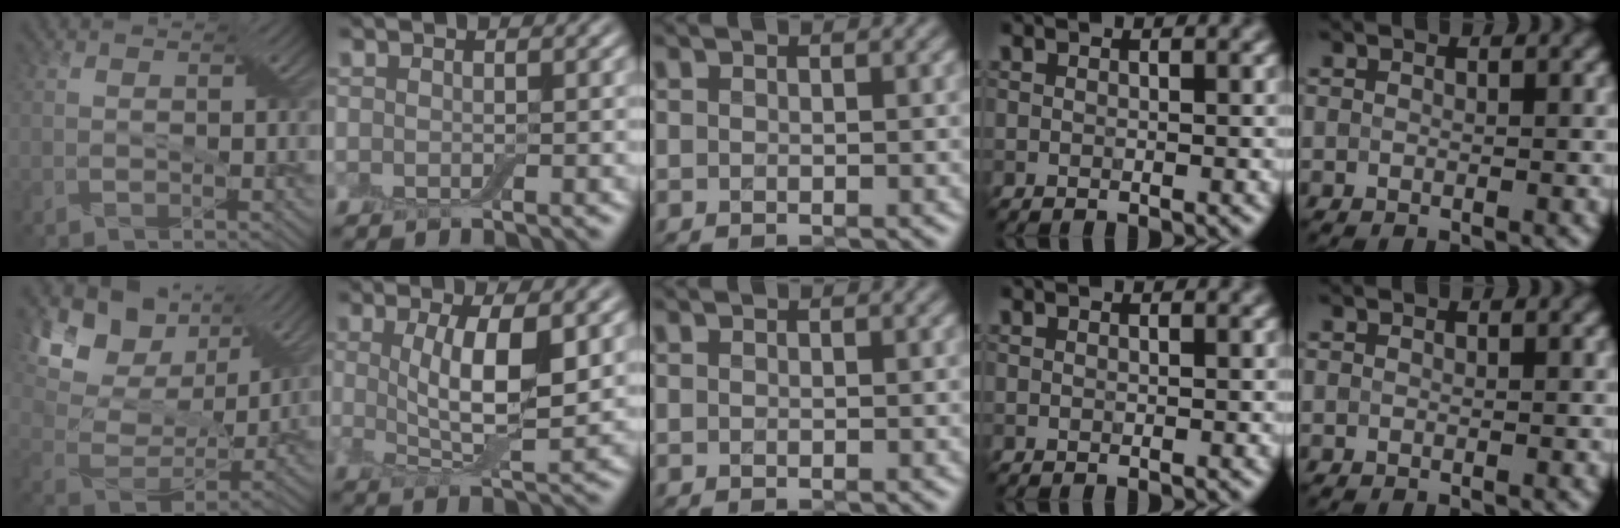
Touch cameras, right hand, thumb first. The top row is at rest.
{"thumb": {"total": 14.9, "force": [7.7, 9.4, 8.5], "torque": [-0.194, 0.022, 0.126]}, "index": {"total": 6.9, "force": [1.4, 2.1, 6.4], "torque": [-0.112, -0.005, 0.025]}}